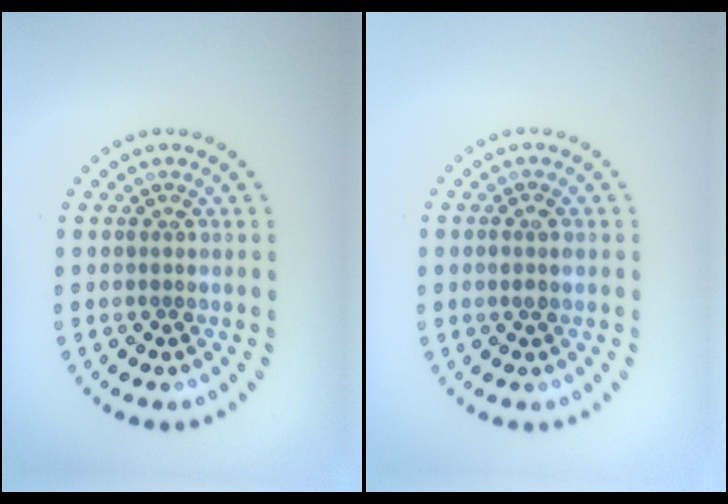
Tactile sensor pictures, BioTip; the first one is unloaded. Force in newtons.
{"total": 0.9, "press": 0.9, "slide": 0.2}